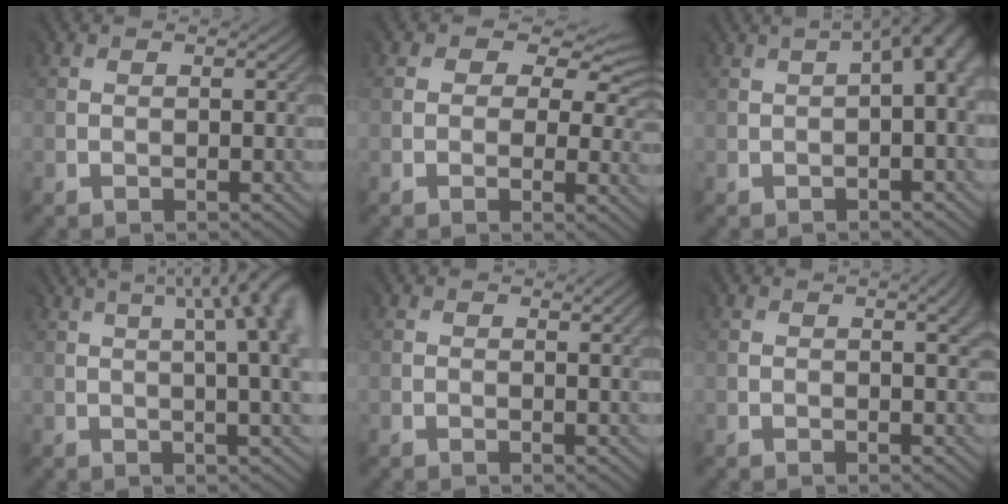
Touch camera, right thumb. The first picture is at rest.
{"total": 7.4, "force": [1.8, 5.0, 5.1], "torque": [-0.061, 0.000, 0.035]}
{"total": 5.9, "force": [0.3, 2.1, 5.5], "torque": [-0.065, 0.013, 0.006]}
{"total": 15.3, "force": [4.6, 5.3, 13.6], "torque": [-0.132, 0.067, 0.059]}
{"total": 1.0, "force": [0.6, -0.1, 0.8], "torque": [-0.016, 0.001, 0.010]}
{"total": 2.9, "force": [0.6, 0.8, 2.8], "torque": [-0.026, 0.005, 0.010]}